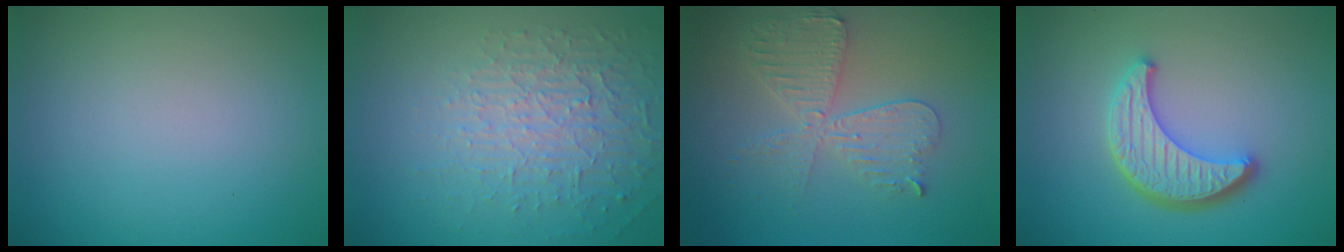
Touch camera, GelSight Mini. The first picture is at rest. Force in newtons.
{"total": 4.6, "press": 3.1, "slide": 3.4}
{"total": 4.6, "press": 3.9, "slide": 2.3}
{"total": 4.6, "press": 3.9, "slide": 2.5}